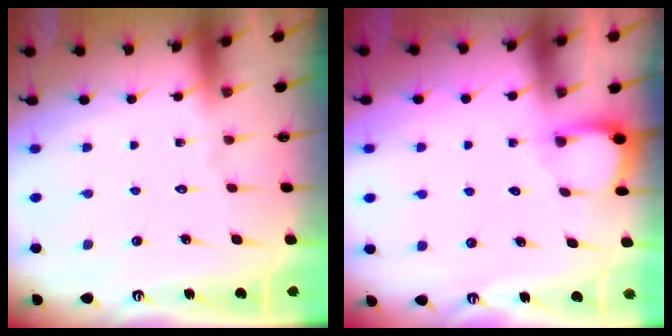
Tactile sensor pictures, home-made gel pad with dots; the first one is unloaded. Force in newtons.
{"total": 2.4, "press": 2.4, "slide": 0.3}